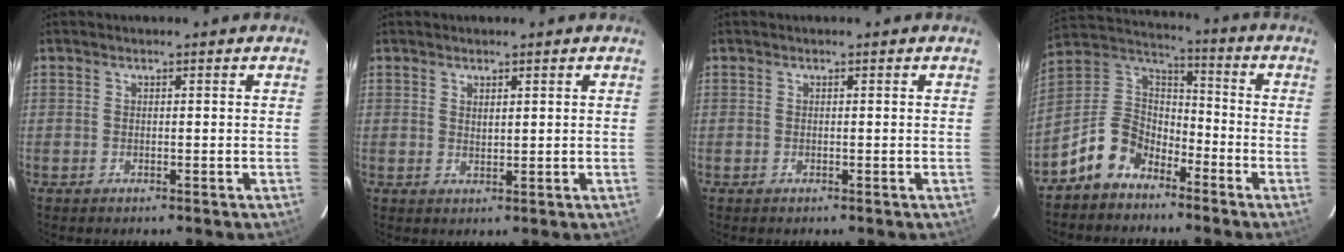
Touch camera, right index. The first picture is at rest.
{"total": 1.5, "force": [0.9, 0.7, 1.0], "torque": [-0.017, 0.001, 0.016]}
{"total": 0.0}
{"total": 11.4, "force": [-7.5, 7.2, 4.6], "torque": [-0.110, 0.040, -0.144]}